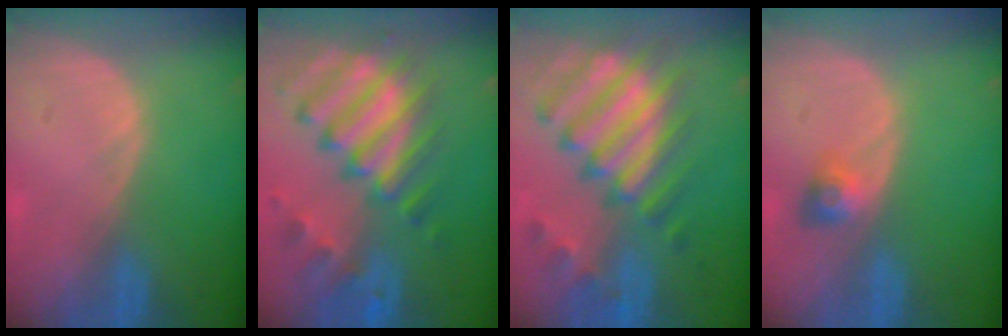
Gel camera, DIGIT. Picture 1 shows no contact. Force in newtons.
{"total": 11.6, "press": 10.1, "slide": 5.7}
{"total": 12.3, "press": 10.6, "slide": 6.2}
{"total": 3.0, "press": 2.7, "slide": 1.3}